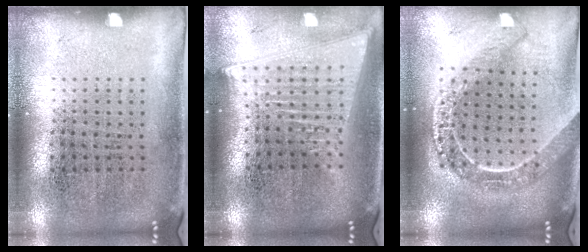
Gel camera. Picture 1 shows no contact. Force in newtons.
{"total": 2.0, "press": 1.7, "slide": 1.1}
{"total": 2.2, "press": 1.8, "slide": 1.2}